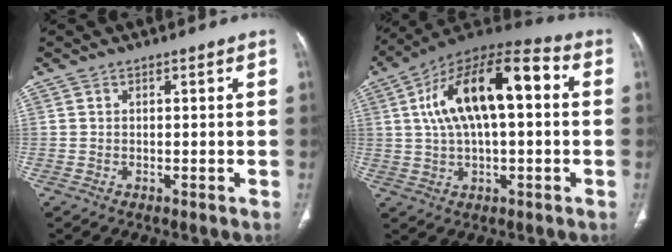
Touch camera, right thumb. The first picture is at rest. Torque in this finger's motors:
{"motor_torque": [1.31, 3.70, 1.27, -0.94, 0.55]}